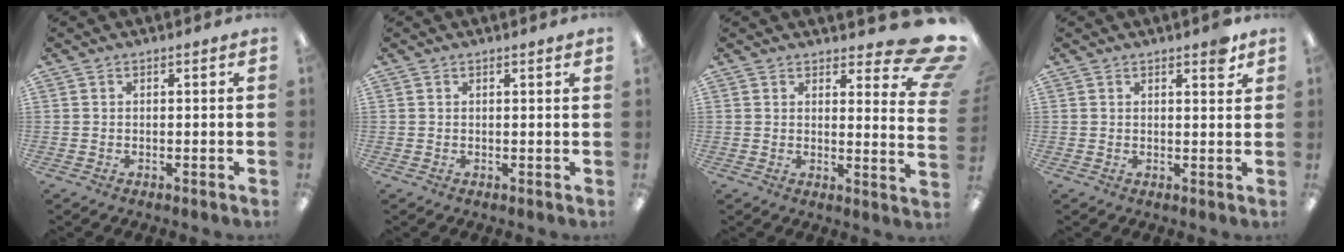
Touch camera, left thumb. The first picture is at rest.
{"total": 0.7, "force": [0.5, -0.1, 0.4], "torque": [0.000, -0.004, 0.007]}
{"total": 9.8, "force": [6.5, 3.2, 6.5], "torque": [-0.065, -0.053, 0.111]}
{"total": 3.2, "force": [2.4, 0.9, 2.0], "torque": [-0.021, -0.010, 0.036]}